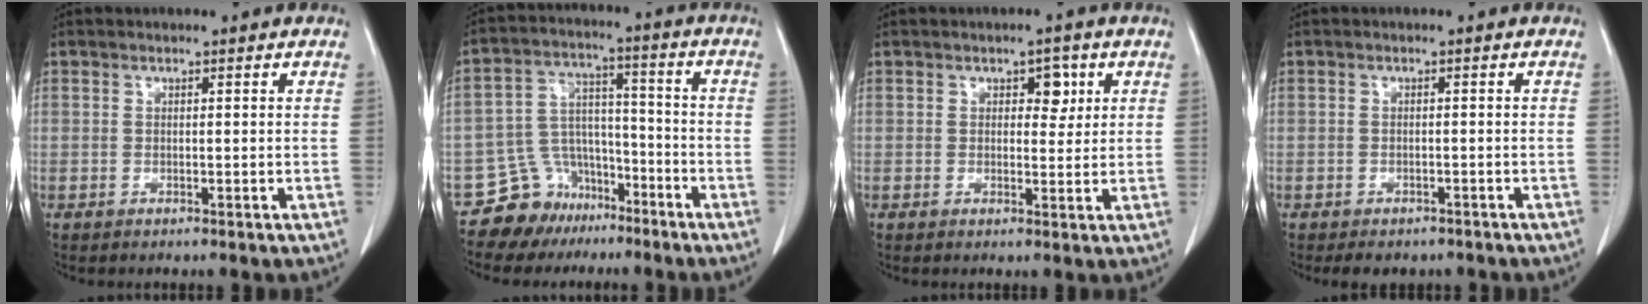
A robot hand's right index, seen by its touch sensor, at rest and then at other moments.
{"total": 9.3, "force": [-6.8, 6.4, 0.8], "torque": [-0.020, 0.051, -0.108]}
{"total": 3.0, "force": [1.2, 1.8, 2.1], "torque": [-0.022, 0.005, 0.016]}
{"total": 4.3, "force": [-3.5, 2.3, 1.1], "torque": [-0.009, 0.003, -0.040]}